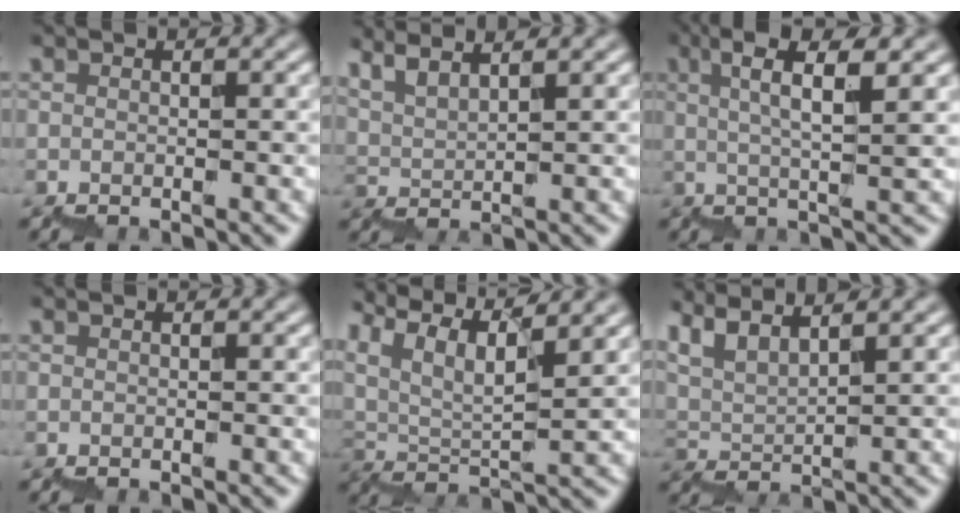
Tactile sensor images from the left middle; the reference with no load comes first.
{"total": 4.5, "force": [4.2, 0.8, 1.1], "torque": [-0.009, 0.014, 0.078]}
{"total": 5.2, "force": [3.2, 0.6, 4.0], "torque": [-0.064, 0.011, 0.051]}
{"total": 0.0}
{"total": 9.0, "force": [7.8, 2.1, 4.1], "torque": [-0.078, 0.021, 0.130]}
{"total": 5.5, "force": [5.2, 0.8, 1.3], "torque": [-0.027, 0.016, 0.096]}